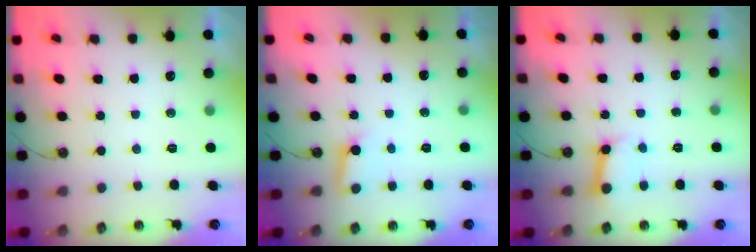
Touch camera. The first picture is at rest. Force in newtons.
{"total": 4.4, "press": 4.3, "slide": 0.4}
{"total": 6.5, "press": 6.4, "slide": 0.9}